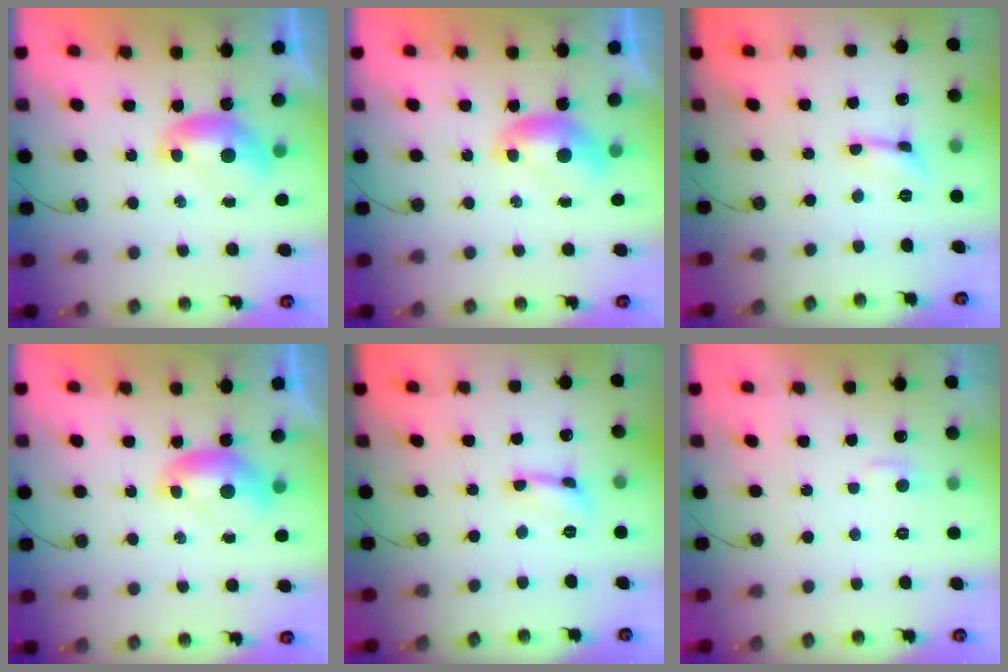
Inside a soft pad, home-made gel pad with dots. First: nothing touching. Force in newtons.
{"total": 0.0}
{"total": 0.5, "press": 0.5, "slide": 0.1}
{"total": 0.0}
{"total": 1.2, "press": 1.1, "slide": 0.3}
{"total": 2.5, "press": 2.5, "slide": 0.5}